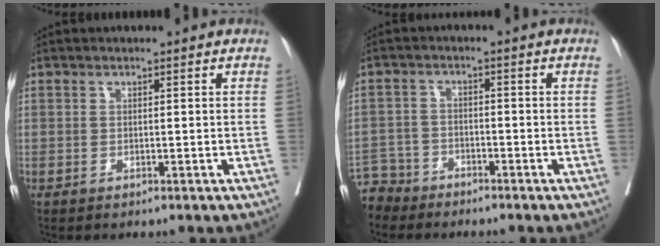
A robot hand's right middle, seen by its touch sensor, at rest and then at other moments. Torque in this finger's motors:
{"motor_torque": [0.54, -0.65, 0.34, 0.01]}